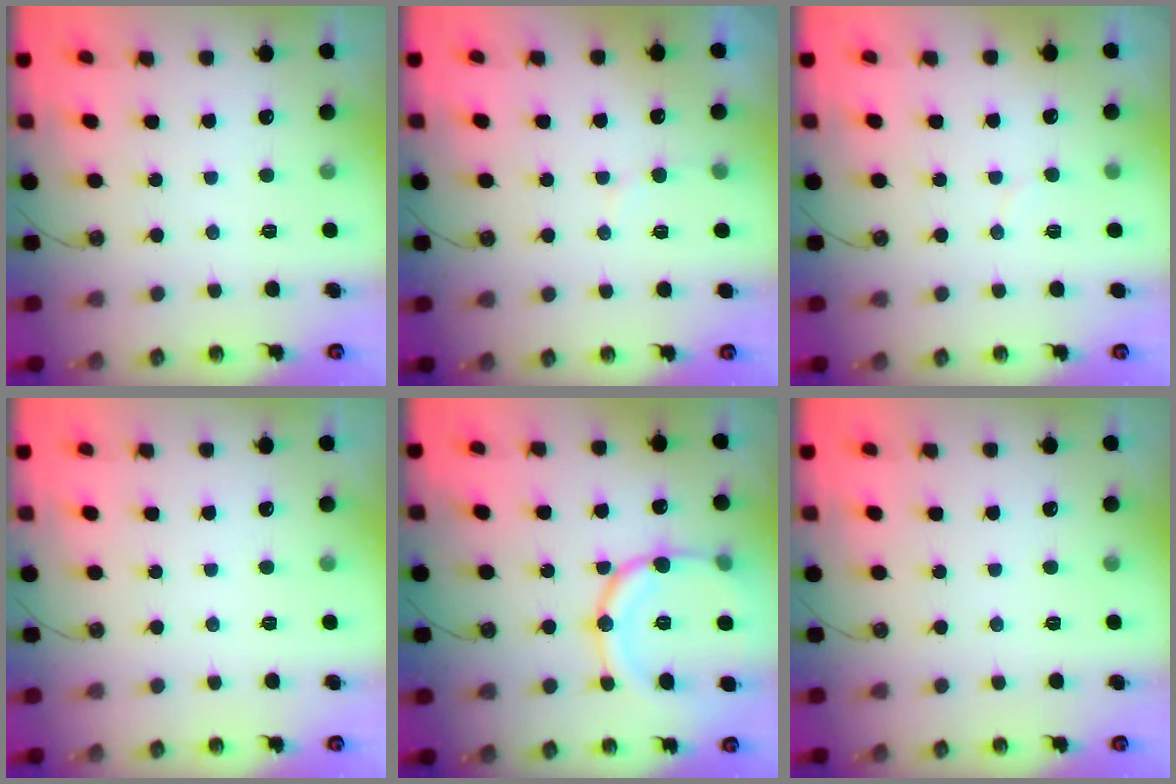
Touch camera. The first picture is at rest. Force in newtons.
{"total": 5.0, "press": 4.9, "slide": 0.5}
{"total": 4.1, "press": 4.1, "slide": 0.4}
{"total": 0.0}
{"total": 16.3, "press": 16.3, "slide": 1.1}
{"total": 0.0}